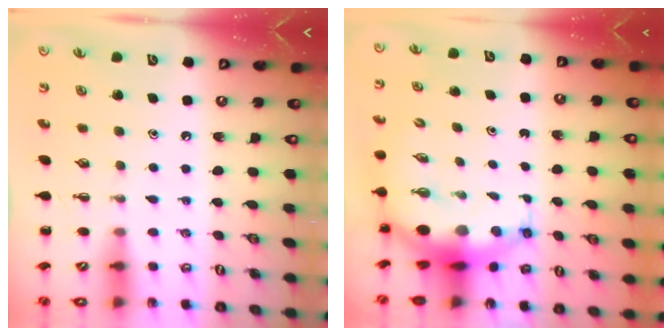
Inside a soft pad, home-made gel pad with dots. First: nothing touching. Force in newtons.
{"total": 8.7, "press": 8.4, "slide": 2.2}